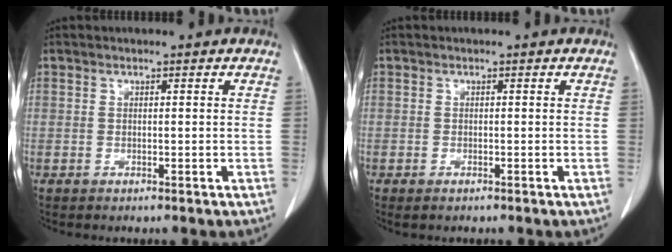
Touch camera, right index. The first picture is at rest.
{"total": 0.7, "force": [-0.5, 0.3, 0.4], "torque": [-0.011, -0.002, -0.004]}